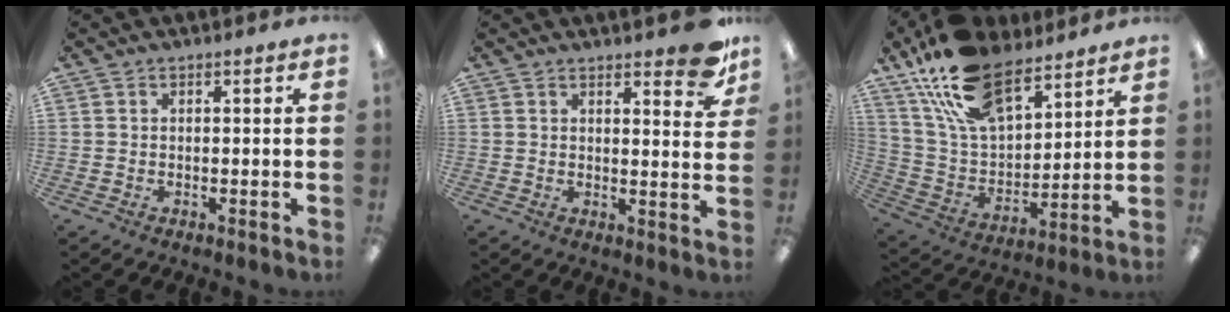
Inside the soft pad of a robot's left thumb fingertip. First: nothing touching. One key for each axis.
{"total": 7.5, "fx": 5.6, "fy": 2.5, "fz": 4.3, "tx": -0.042, "ty": -0.034, "tz": 0.093}
{"total": 21.1, "fx": 14.6, "fy": 10.3, "fz": 11.2, "tx": -0.222, "ty": -0.067, "tz": 0.271}